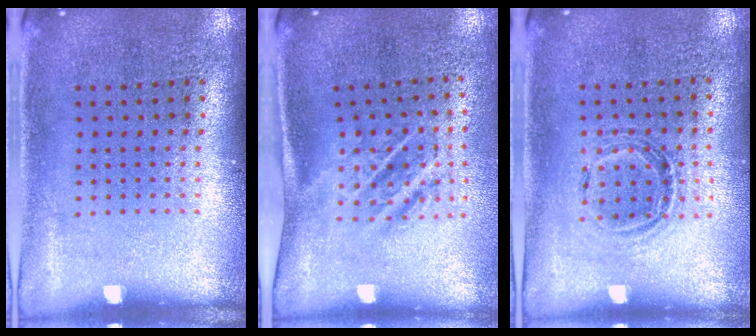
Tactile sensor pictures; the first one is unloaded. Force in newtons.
{"total": 1.8, "press": 1.1, "slide": 1.4}
{"total": 1.0, "press": 0.9, "slide": 0.3}